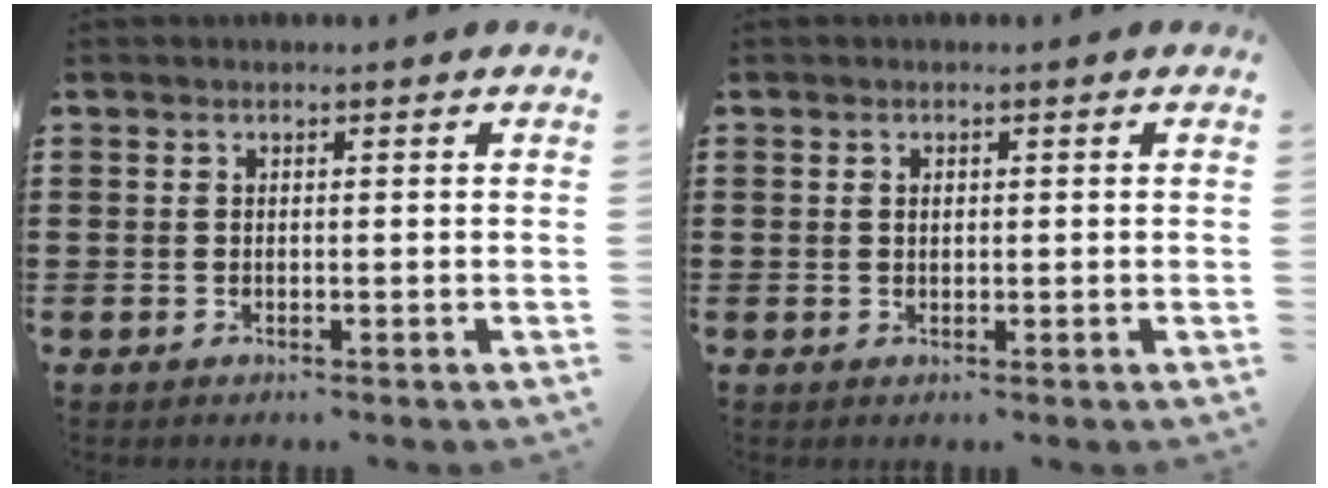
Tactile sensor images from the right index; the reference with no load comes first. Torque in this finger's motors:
{"motor_torque": [-0.51, 1.00, -0.07, -0.01]}